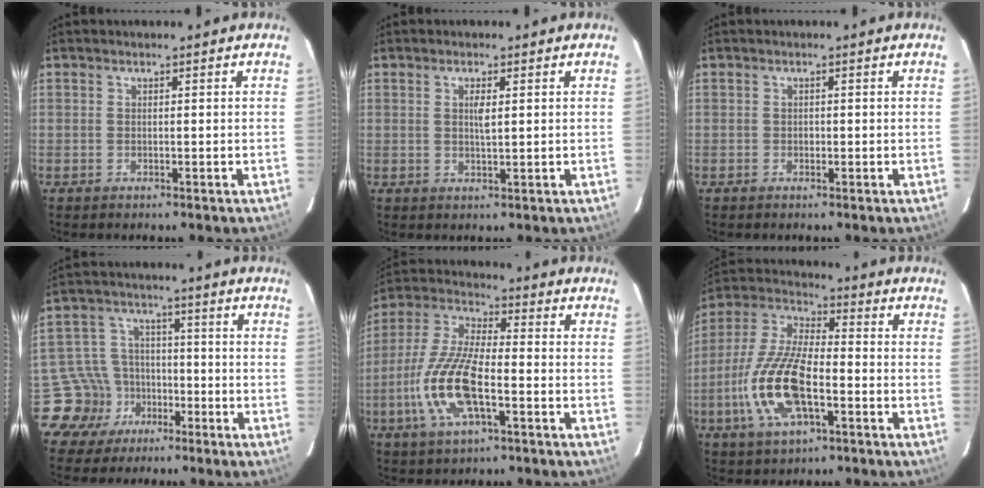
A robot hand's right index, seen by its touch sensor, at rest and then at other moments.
{"total": 2.4, "force": [0.6, 0.7, 2.2], "torque": [-0.039, -0.002, 0.010]}
{"total": 0.7, "force": [-0.2, 0.6, 0.2], "torque": [-0.002, 0.001, -0.003]}
{"total": 9.0, "force": [-4.8, 7.6, 0.2], "torque": [-0.030, 0.028, -0.072]}
{"total": 14.8, "force": [-4.7, 5.1, 13.0], "torque": [-0.281, -0.005, -0.094]}
{"total": 16.1, "force": [-5.0, 6.3, 14.0], "torque": [-0.301, -0.006, -0.098]}